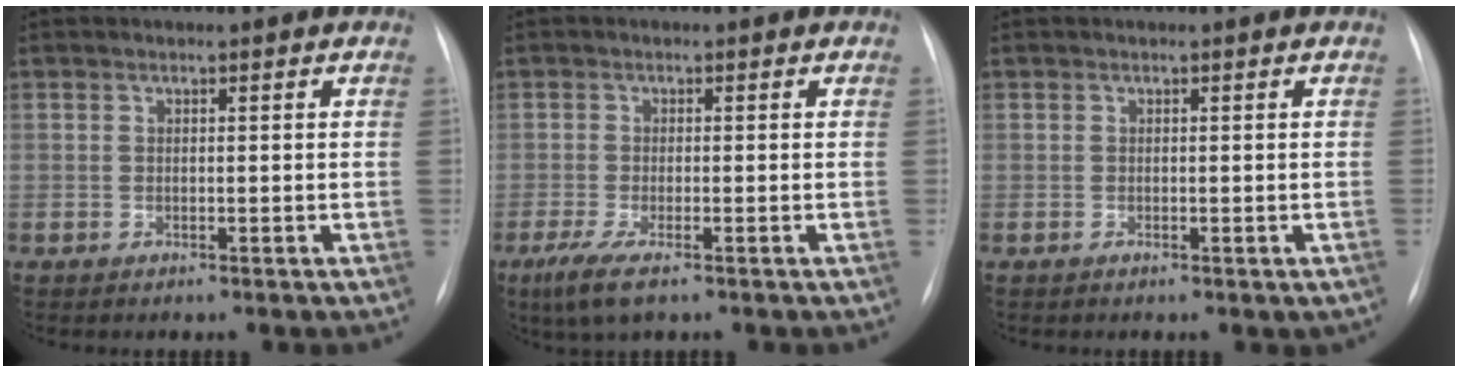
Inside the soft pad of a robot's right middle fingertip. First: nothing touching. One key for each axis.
{"total": 4.5, "fx": -2.7, "fy": 0.9, "fz": 3.5, "tx": -0.082, "ty": -0.016, "tz": -0.049}
{"total": 0.9, "fx": -0.5, "fy": 0.5, "fz": 0.6, "tx": -0.004, "ty": 0.001, "tz": -0.002}